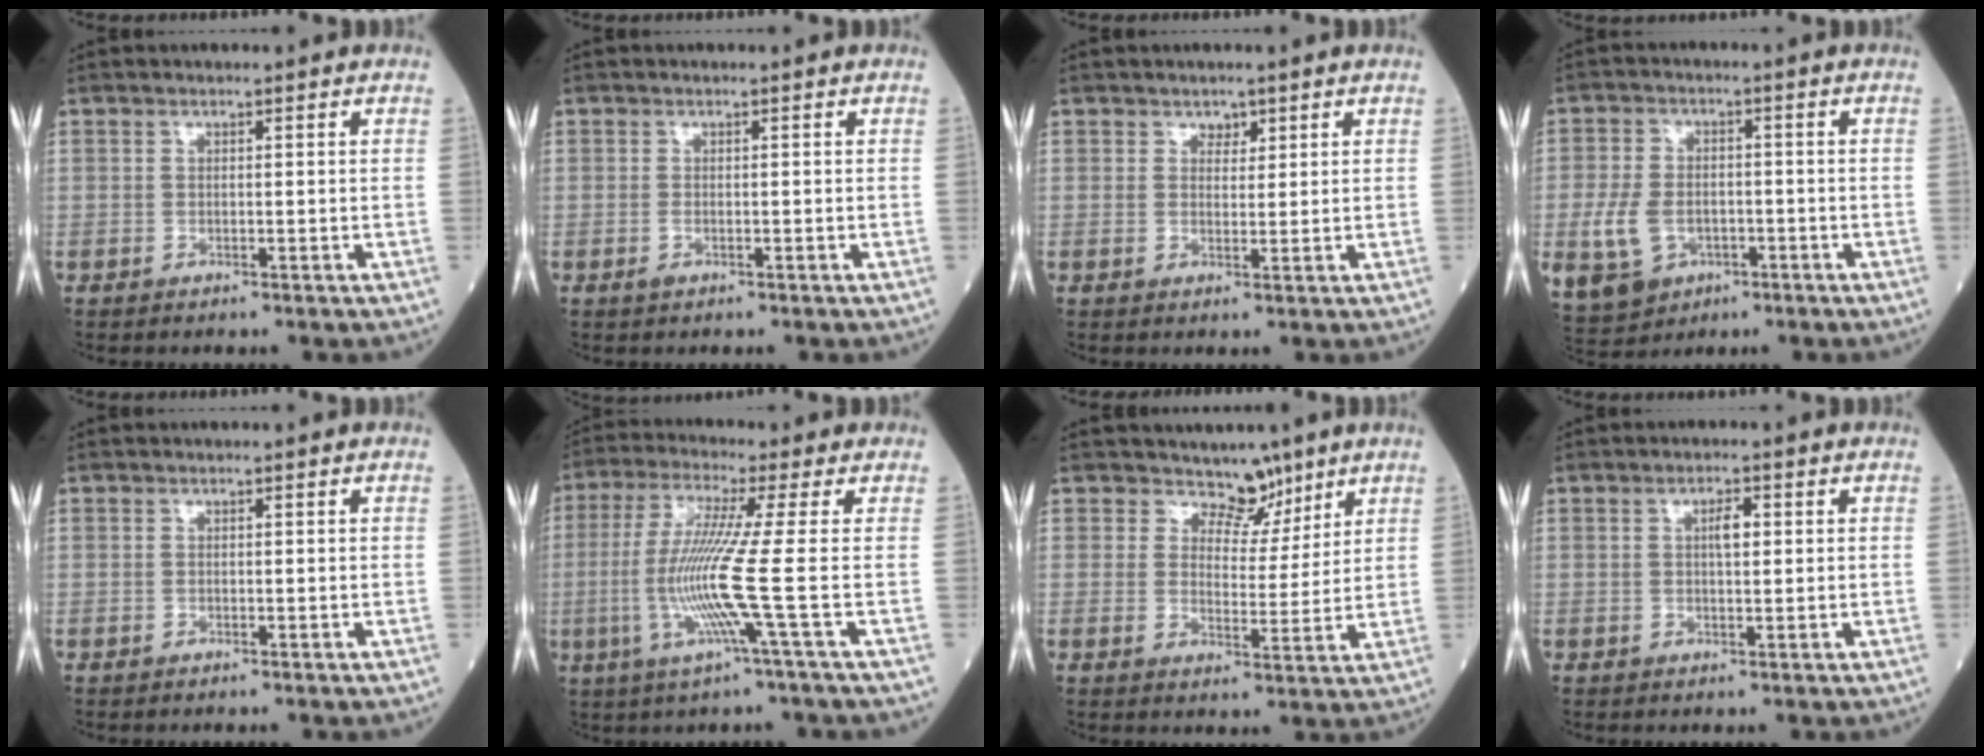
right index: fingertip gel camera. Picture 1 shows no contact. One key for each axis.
{"total": 0.7, "fx": -0.3, "fy": 0.3, "fz": 0.6, "tx": -0.015, "ty": -0.001, "tz": 0.000}
{"total": 1.7, "fx": 1.2, "fy": 1.0, "fz": 0.5, "tx": -0.002, "ty": -0.002, "tz": 0.018}
{"total": 11.8, "fx": -3.6, "fy": 8.9, "fz": 6.9, "tx": -0.176, "ty": 0.002, "tz": -0.047}
{"total": 0.0}
{"total": 10.0, "fx": -1.8, "fy": -2.2, "fz": 9.6, "tx": -0.207, "ty": -0.015, "tz": -0.037}
{"total": 4.9, "fx": 4.1, "fy": 2.6, "fz": 0.8, "tx": 0.000, "ty": -0.010, "tz": 0.064}
{"total": 2.2, "fx": 0.6, "fy": 0.6, "fz": 2.0, "tx": -0.036, "ty": 0.004, "tz": 0.013}